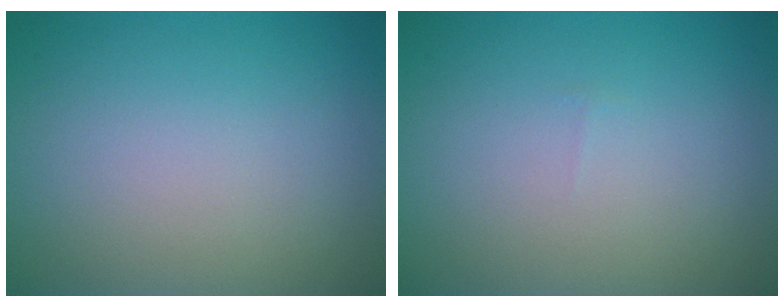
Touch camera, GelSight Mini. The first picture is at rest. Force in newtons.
{"total": 0.0}